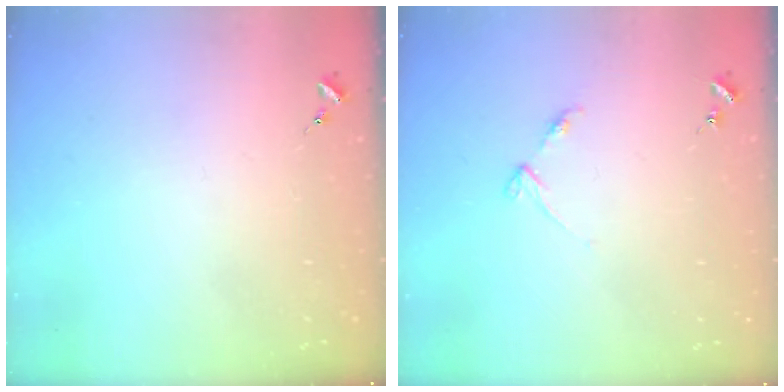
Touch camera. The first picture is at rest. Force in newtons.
{"total": 3.6, "press": 3.5, "slide": 0.4}